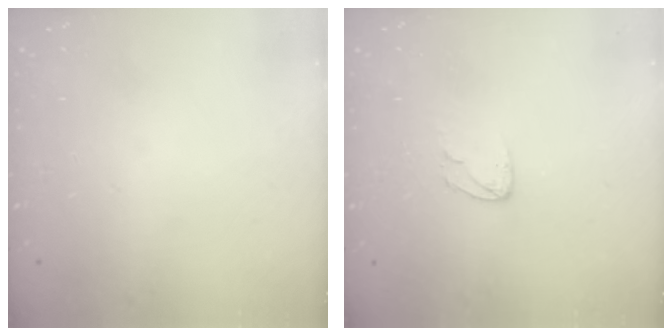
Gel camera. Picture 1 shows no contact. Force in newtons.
{"total": 3.9, "press": 3.9, "slide": 0.2}